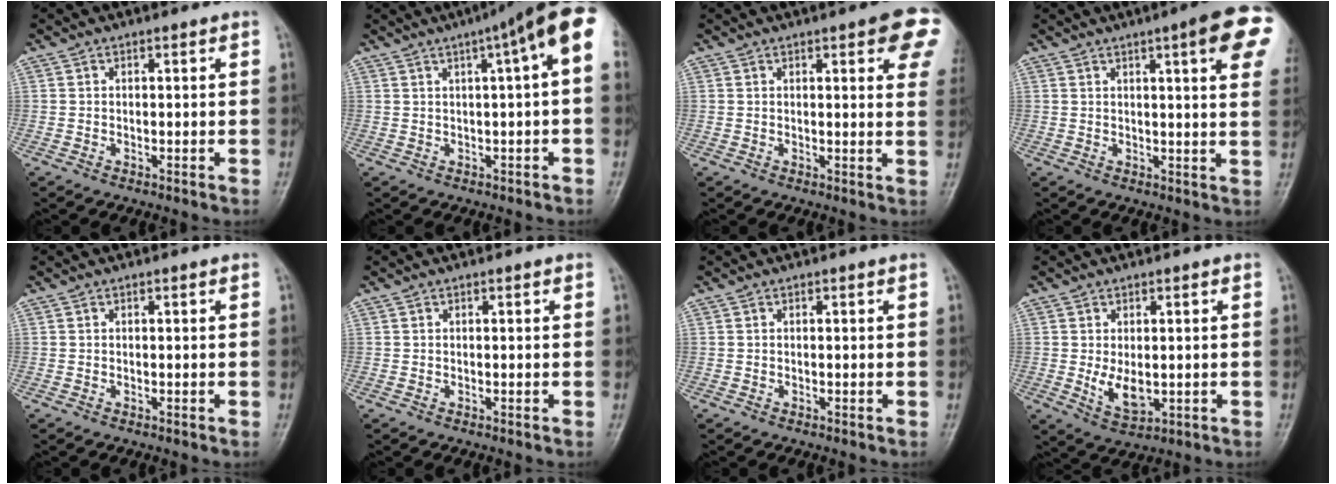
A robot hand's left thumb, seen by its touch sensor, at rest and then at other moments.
{"total": 11.6, "force": [3.4, 2.2, 10.9], "torque": [-0.142, 0.031, 0.034]}
{"total": 10.1, "force": [4.5, 2.8, 8.6], "torque": [-0.073, -0.011, 0.046]}
{"total": 12.5, "force": [5.4, 2.1, 11.1], "torque": [-0.118, -0.012, 0.060]}
{"total": 0.0}
{"total": 0.0}
{"total": 0.0}
{"total": 5.4, "force": [-0.3, 3.2, 4.3], "torque": [-0.062, -0.014, 0.009]}